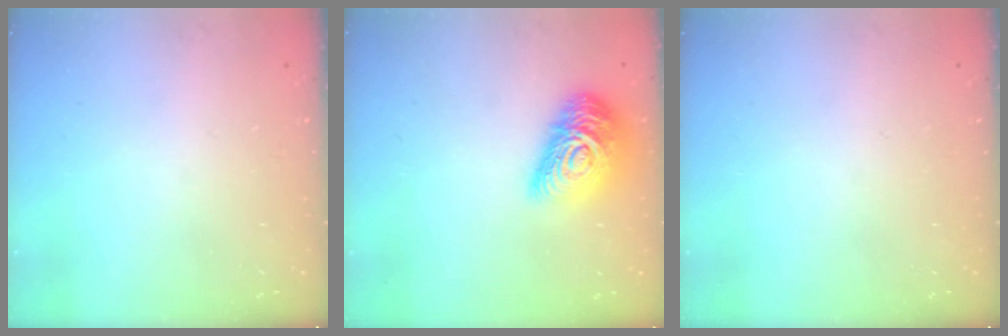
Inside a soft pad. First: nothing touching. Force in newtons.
{"total": 16.9, "press": 16.9, "slide": 1.2}
{"total": 0.0}